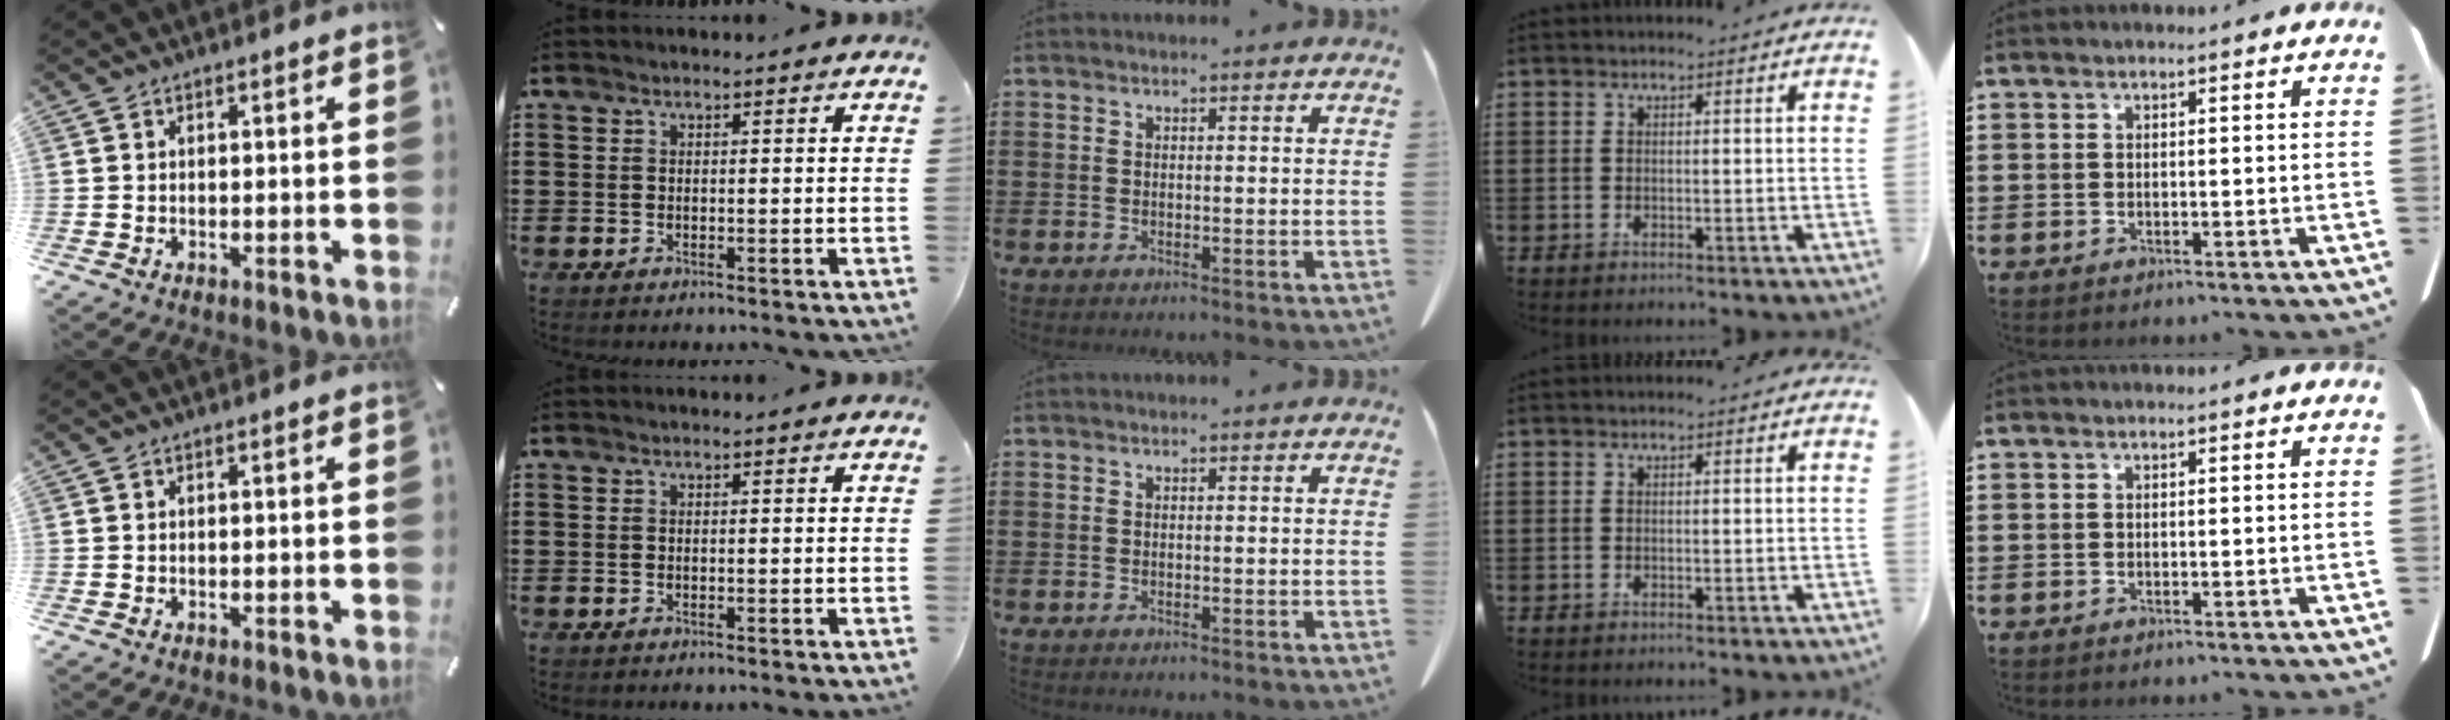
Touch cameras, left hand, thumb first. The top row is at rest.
{}